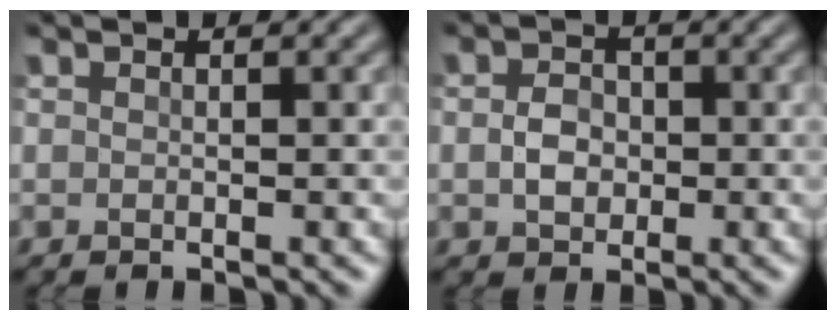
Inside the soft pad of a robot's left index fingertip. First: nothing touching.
{"total": 2.6, "force": [-0.3, 2.0, 1.6], "torque": [-0.031, 0.001, -0.009]}